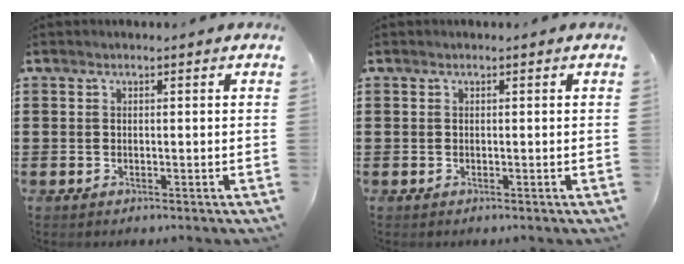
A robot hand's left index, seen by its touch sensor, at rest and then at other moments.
{"total": 0.0}